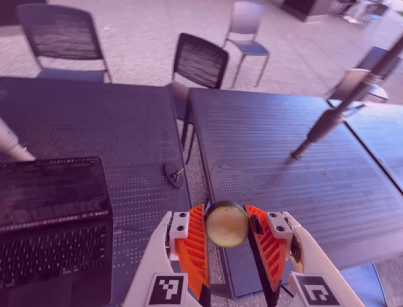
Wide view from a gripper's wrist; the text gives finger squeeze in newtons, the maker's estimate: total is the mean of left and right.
{"total": 8.1, "left": 7.8, "right": 8.4}